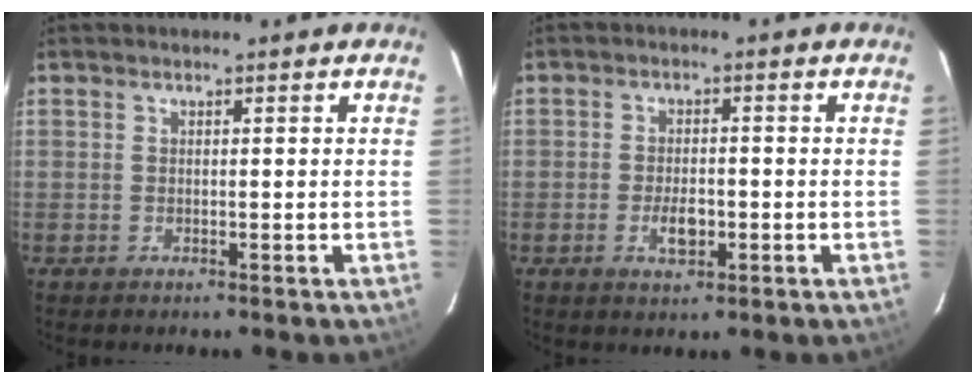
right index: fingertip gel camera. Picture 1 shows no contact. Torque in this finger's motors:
{"motor_torque": [0.54, 0.17, 0.29, 0.06]}